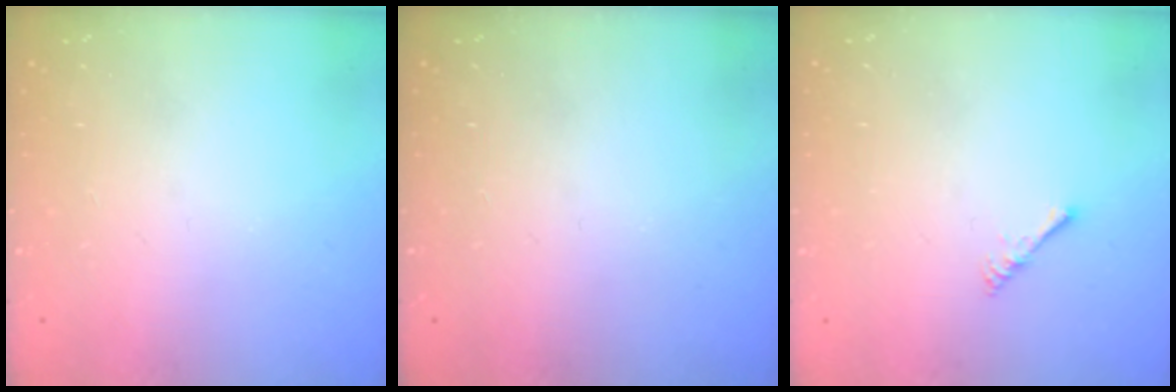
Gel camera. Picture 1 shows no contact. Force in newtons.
{"total": 0.0}
{"total": 1.6, "press": 1.6, "slide": 0.4}